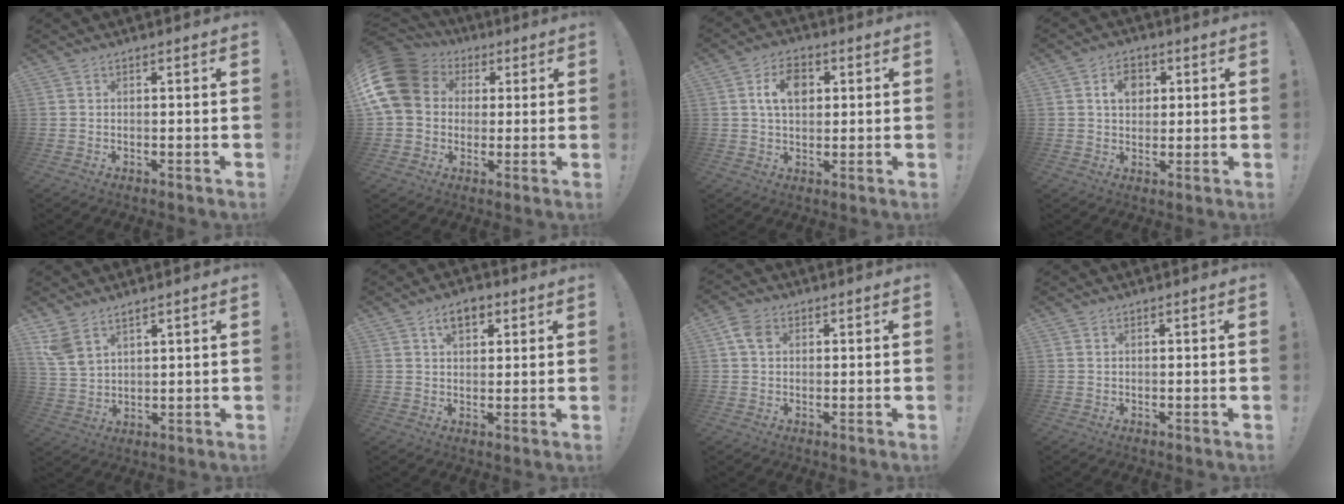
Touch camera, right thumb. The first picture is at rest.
{"total": 16.4, "force": [3.6, 13.1, 9.1], "torque": [-0.160, -0.004, 0.069]}
{"total": 8.9, "force": [2.5, 6.0, 6.1], "torque": [-0.098, 0.010, 0.045]}
{"total": 6.8, "force": [2.2, 5.2, 3.9], "torque": [-0.053, 0.002, 0.036]}
{"total": 6.7, "force": [4.8, 3.3, 3.4], "torque": [-0.065, -0.020, 0.096]}
{"total": 5.8, "force": [2.8, 3.7, 3.5], "torque": [-0.041, -0.002, 0.048]}
{"total": 2.7, "force": [0.4, 1.9, 1.9], "torque": [-0.036, 0.007, 0.010]}
{"total": 0.5, "force": [0.3, 0.2, 0.3], "torque": [-0.011, 0.003, 0.008]}